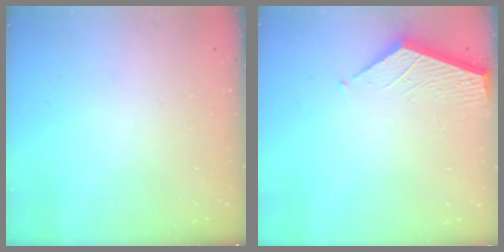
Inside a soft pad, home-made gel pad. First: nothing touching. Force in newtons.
{"total": 1.9, "press": 1.9, "slide": 0.2}